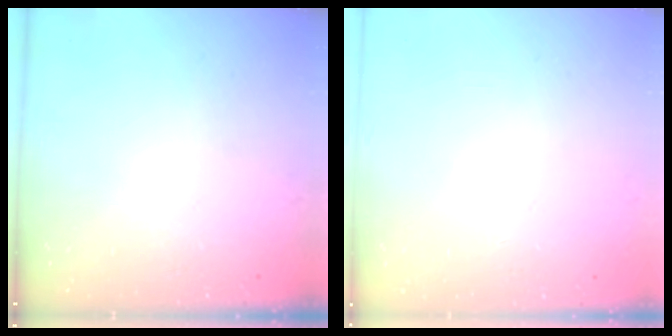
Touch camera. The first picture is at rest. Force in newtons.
{"total": 0.0}